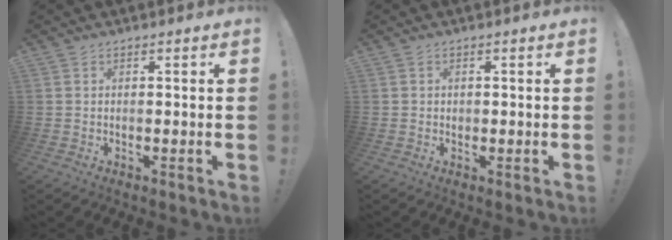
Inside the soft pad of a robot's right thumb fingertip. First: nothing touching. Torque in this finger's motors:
{"motor_torque": [-0.18, -0.14, 0.09, -0.14, 0.00]}